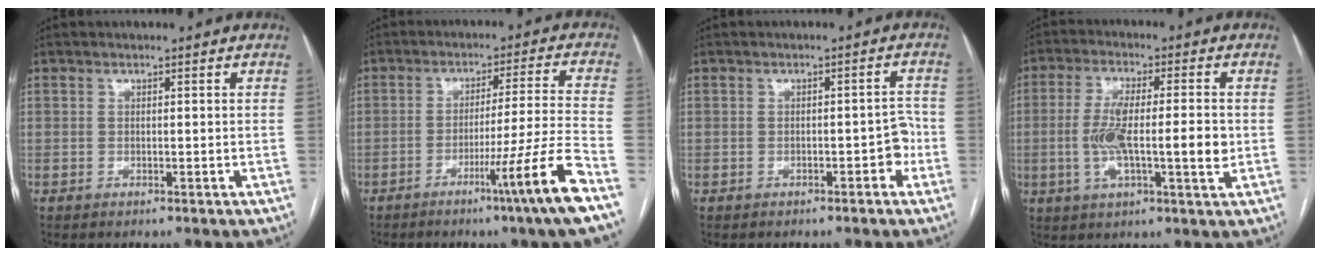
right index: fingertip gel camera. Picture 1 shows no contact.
{"total": 12.1, "force": [-6.6, -3.1, 9.6], "torque": [-0.138, -0.022, -0.109]}
{"total": 3.0, "force": [-1.3, 1.2, 2.4], "torque": [-0.023, 0.015, -0.016]}
{"total": 10.7, "force": [-0.9, 2.0, 10.5], "torque": [-0.189, 0.006, -0.014]}